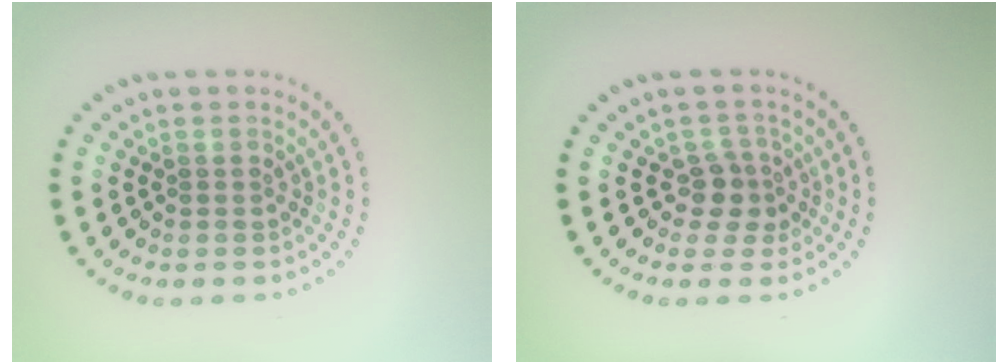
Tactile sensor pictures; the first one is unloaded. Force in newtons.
{"total": 2.3, "press": 1.8, "slide": 1.4}